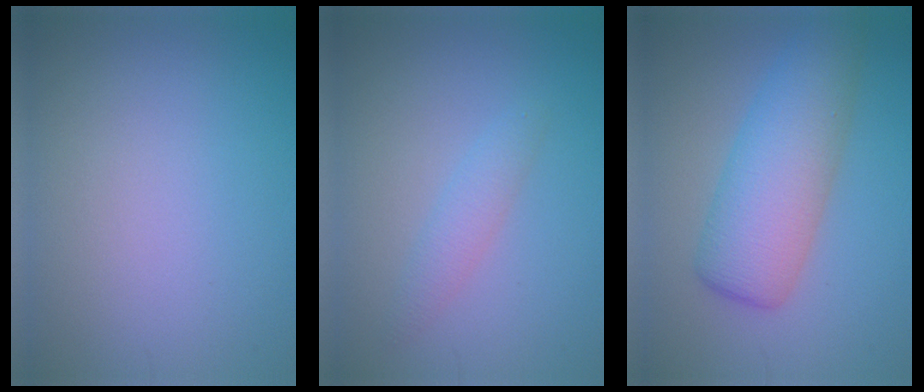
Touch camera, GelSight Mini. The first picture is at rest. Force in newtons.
{"total": 1.7, "press": 1.7, "slide": 0.1}
{"total": 6.6, "press": 6.6, "slide": 0.1}